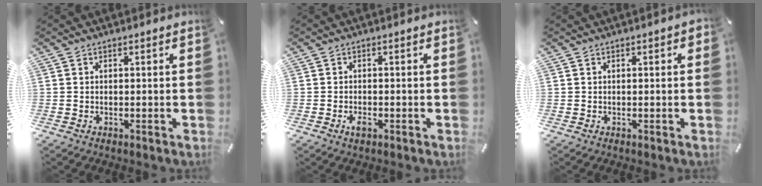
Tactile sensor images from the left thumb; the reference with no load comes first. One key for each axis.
{"total": 2.0, "fx": -1.0, "fy": 1.0, "fz": 1.3, "tx": -0.032, "ty": 0.000, "tz": -0.020}
{"total": 0.5, "fx": 0.0, "fy": 0.3, "fz": 0.5, "tx": -0.008, "ty": 0.003, "tz": -0.001}